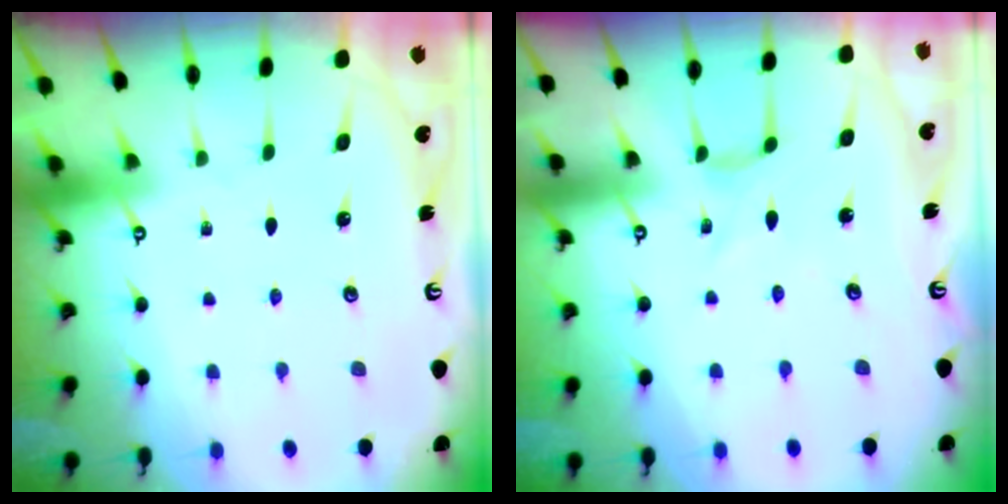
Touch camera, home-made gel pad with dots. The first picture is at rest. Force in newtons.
{"total": 1.5, "press": 1.5, "slide": 0.3}